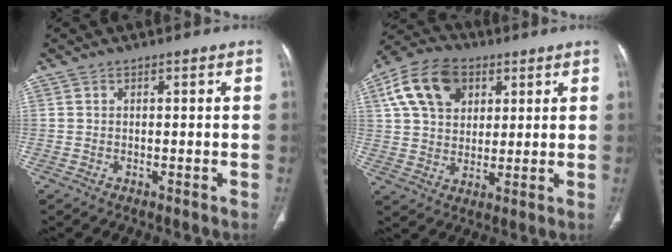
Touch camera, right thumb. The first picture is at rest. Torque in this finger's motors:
{"motor_torque": [-0.82, 1.11, 0.11, 0.11, 0.27]}